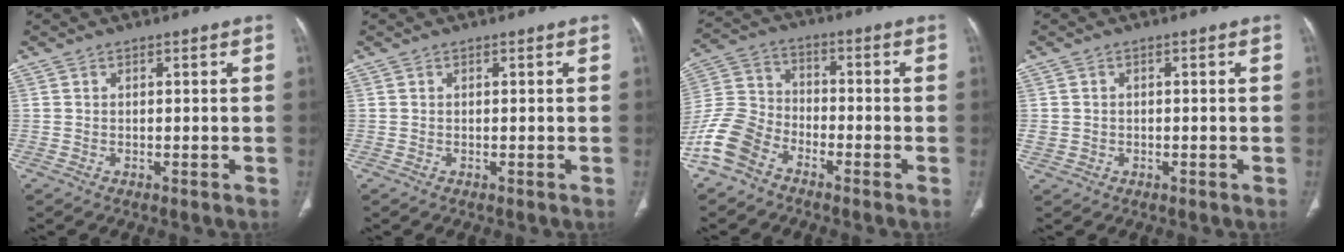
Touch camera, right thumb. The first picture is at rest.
{"total": 0.0}
{"total": 10.2, "force": [-6.6, 6.3, 4.5], "torque": [-0.095, 0.038, -0.145]}
{"total": 2.1, "force": [-0.3, 1.9, 0.8], "torque": [-0.010, 0.007, -0.001]}